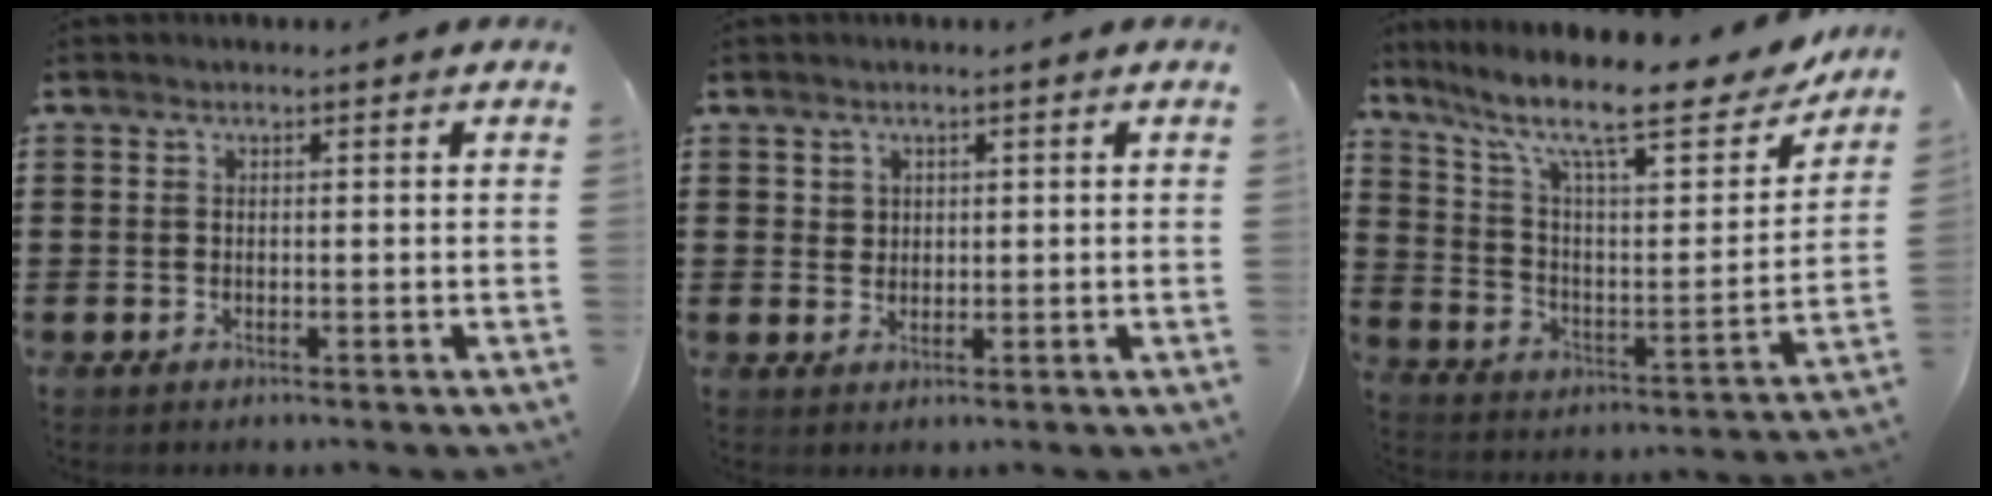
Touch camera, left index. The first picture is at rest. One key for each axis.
{"total": 1.6, "fx": 1.0, "fy": 1.3, "fz": 0.2, "tx": -0.009, "ty": 0.003, "tz": 0.020}
{"total": 14.4, "fx": 10.5, "fy": 3.1, "fz": 9.3, "tx": -0.192, "ty": -0.060, "tz": 0.170}